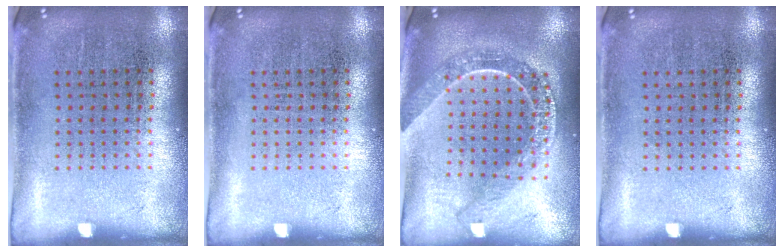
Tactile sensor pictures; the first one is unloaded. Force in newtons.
{"total": 0.0}
{"total": 2.3, "press": 1.9, "slide": 1.2}
{"total": 0.0}